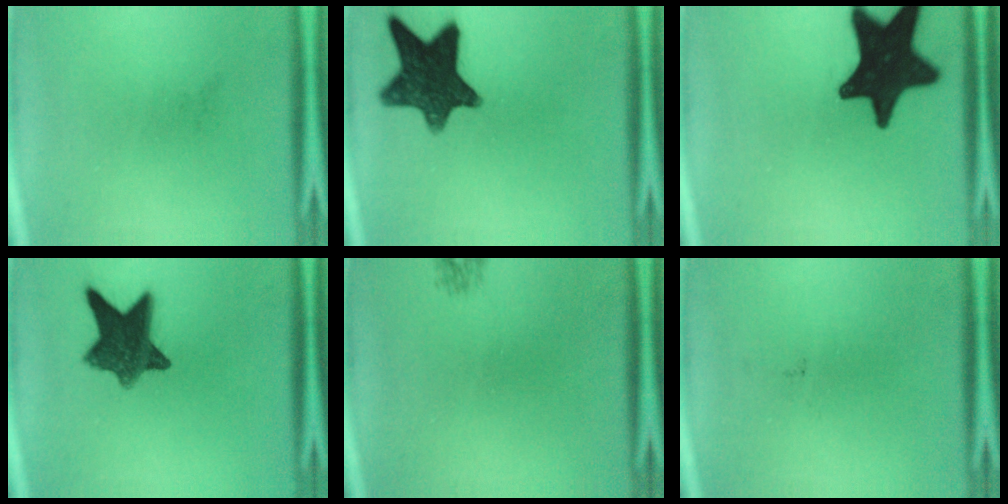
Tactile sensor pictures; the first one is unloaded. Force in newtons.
{"total": 13.4}
{"total": 19.9}
{"total": 10.4}
{"total": 0.9}
{"total": 0.0}